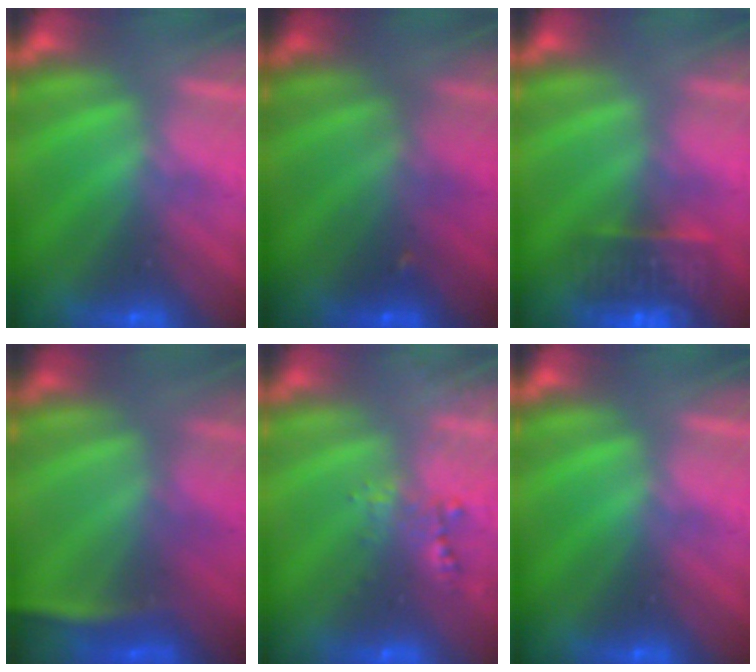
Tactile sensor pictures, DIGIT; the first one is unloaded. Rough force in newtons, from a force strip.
{"total": 2.1}
{"total": 8.5}
{"total": 2.9}
{"total": 2.4}
{"total": 0.0}